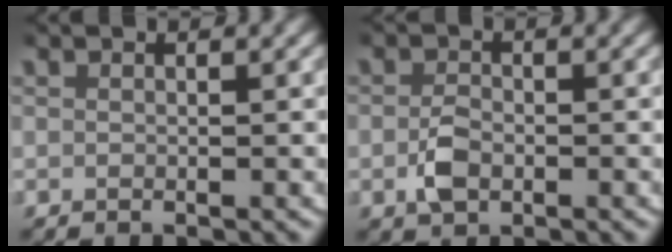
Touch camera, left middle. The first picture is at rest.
{"total": 2.4, "force": [-0.9, 1.6, 1.6], "torque": [-0.036, -0.005, -0.015]}